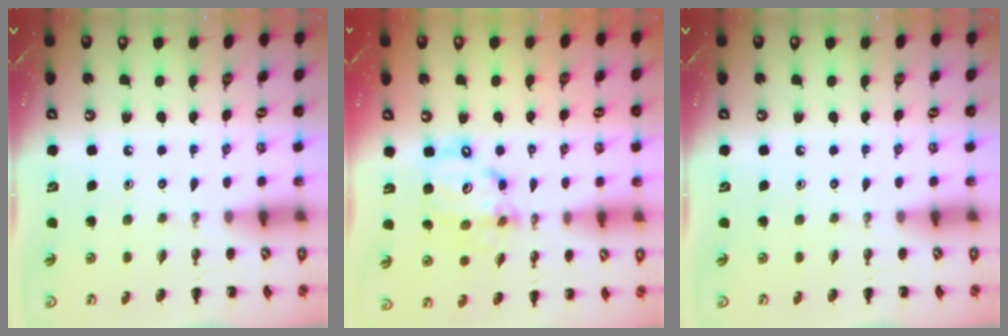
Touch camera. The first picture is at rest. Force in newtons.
{"total": 12.8, "press": 12.4, "slide": 3.1}
{"total": 0.0}